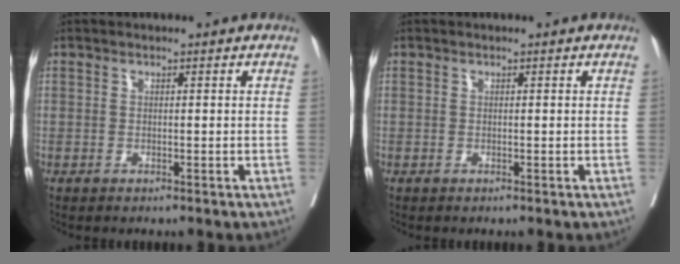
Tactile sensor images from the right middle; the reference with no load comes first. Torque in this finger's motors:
{"motor_torque": [0.00, 0.00, -0.01, -0.02]}